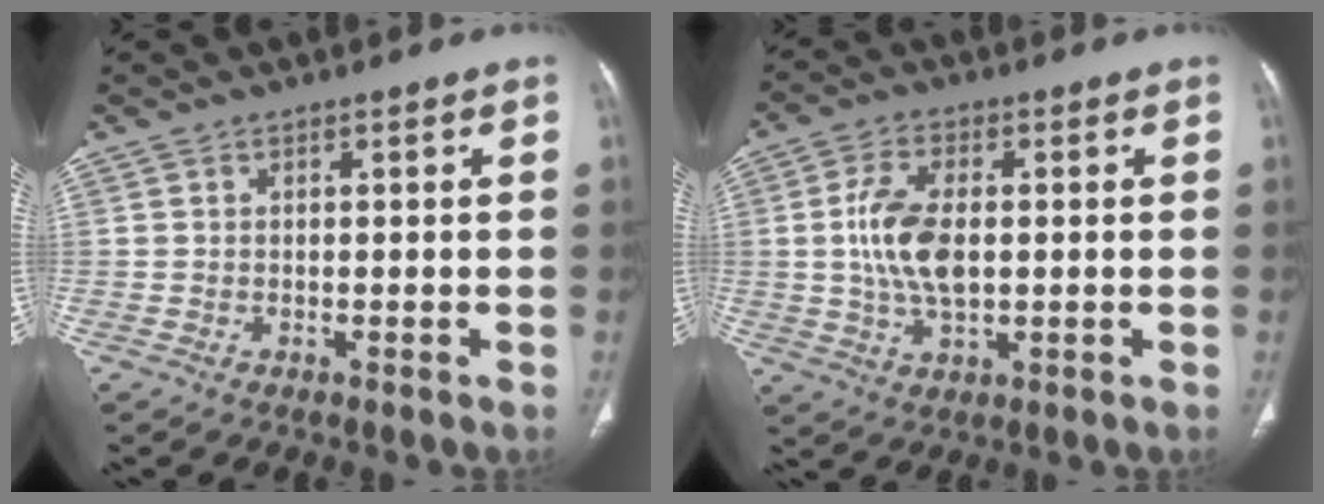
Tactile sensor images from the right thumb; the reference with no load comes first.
{"total": 10.1, "force": [0.4, 5.3, 8.6], "torque": [-0.172, 0.000, 0.011]}